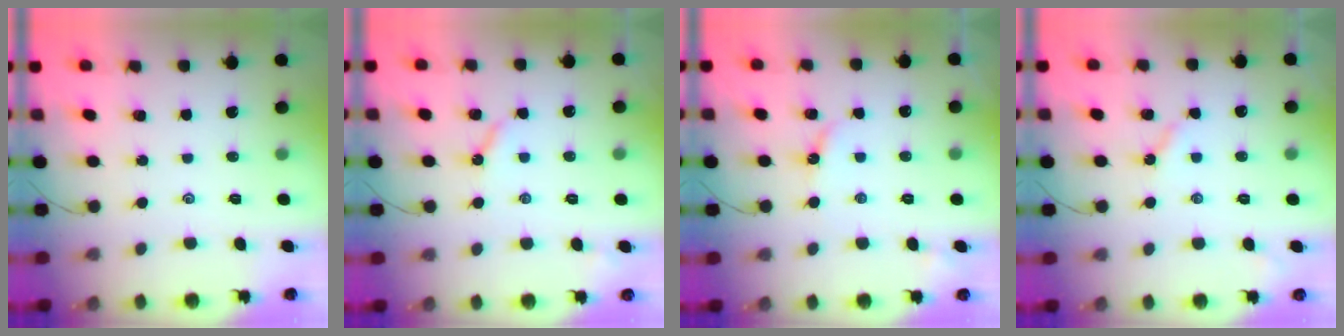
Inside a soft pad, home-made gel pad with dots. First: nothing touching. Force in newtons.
{"total": 4.4, "press": 4.3, "slide": 0.5}
{"total": 3.8, "press": 3.8, "slide": 0.5}
{"total": 3.2, "press": 3.2, "slide": 0.3}